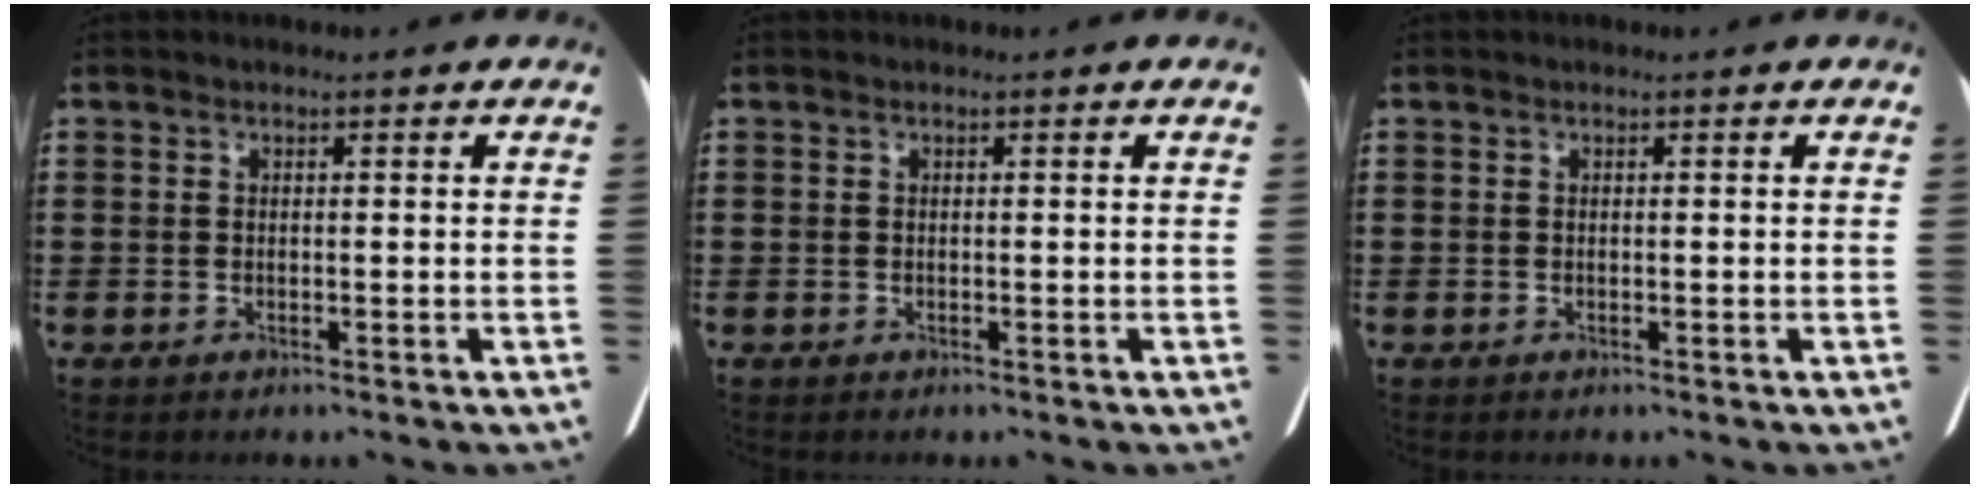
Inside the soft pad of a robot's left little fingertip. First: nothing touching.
{"total": 0.0}
{"total": 0.0}